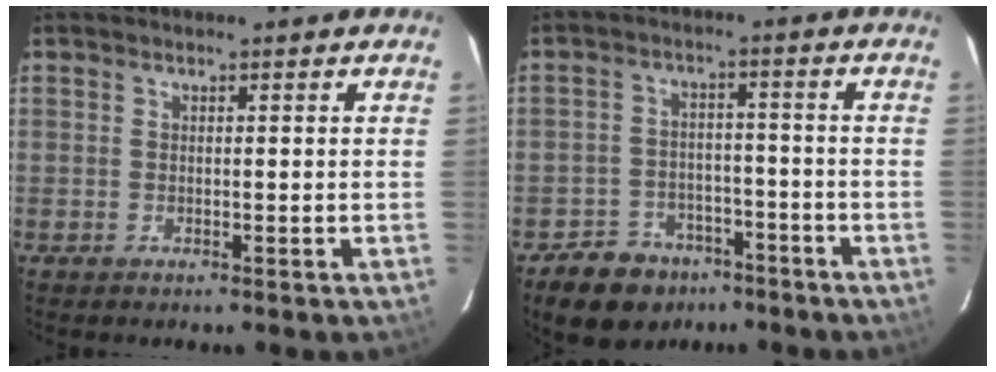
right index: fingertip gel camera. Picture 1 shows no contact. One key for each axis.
{"total": 13.4, "fx": -9.4, "fy": 8.4, "fz": 4.4, "tx": -0.114, "ty": 0.023, "tz": -0.130}